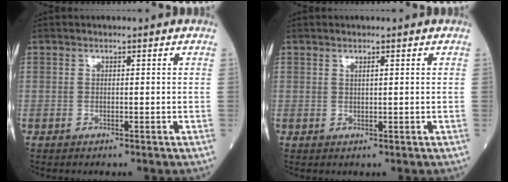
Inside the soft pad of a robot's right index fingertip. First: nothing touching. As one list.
[{"total": 0.7, "force": [0.5, 0.0, 0.6], "torque": [-0.012, -0.001, 0.010]}]